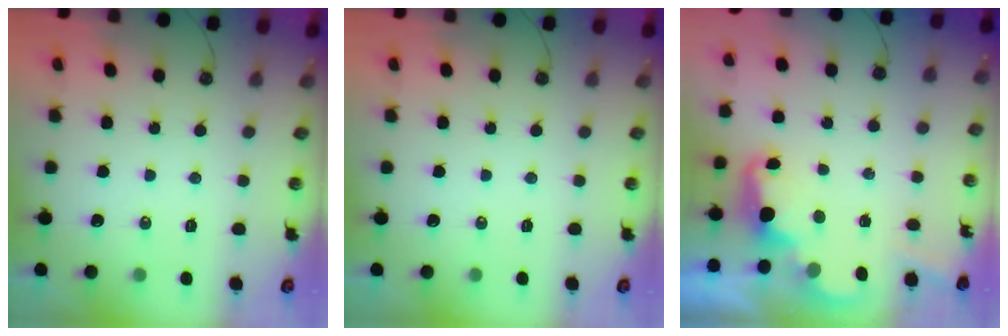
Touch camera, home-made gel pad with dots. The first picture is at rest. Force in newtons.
{"total": 0.0}
{"total": 2.5, "press": 2.4, "slide": 0.6}